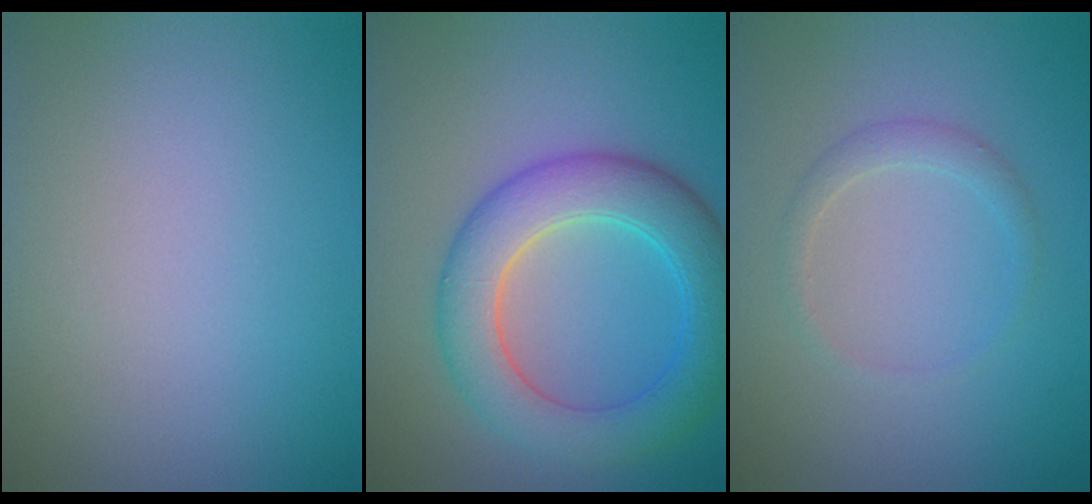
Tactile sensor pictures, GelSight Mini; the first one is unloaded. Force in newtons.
{"total": 6.7, "press": 6.7, "slide": 0.3}
{"total": 1.4, "press": 1.4, "slide": 0.1}